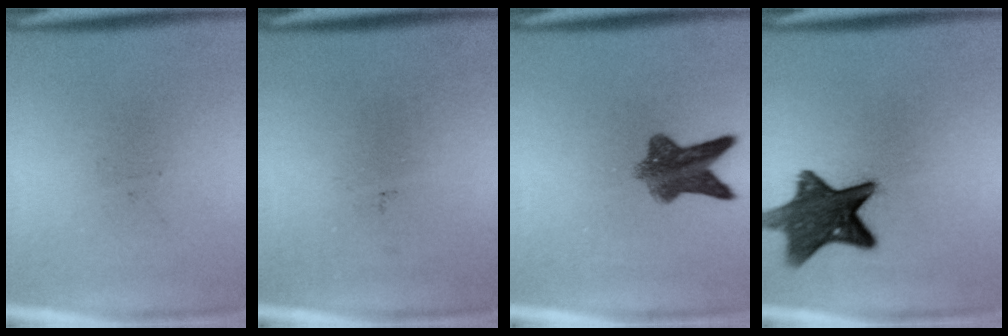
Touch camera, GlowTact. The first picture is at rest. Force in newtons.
{"total": 0.0}
{"total": 7.1}
{"total": 11.7}